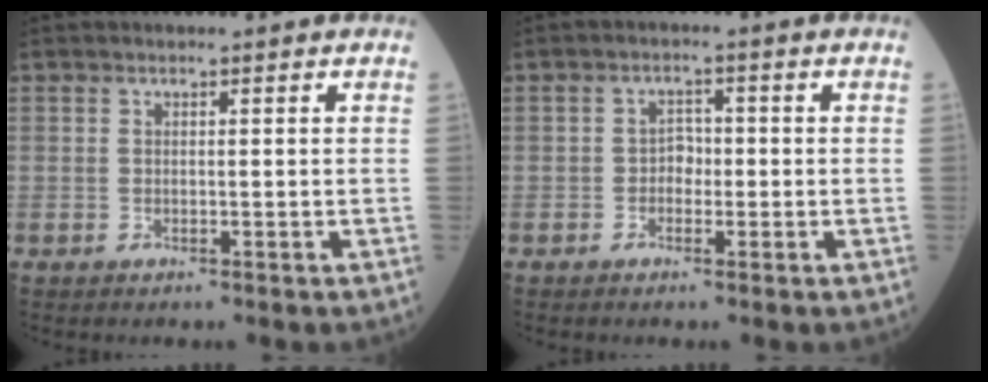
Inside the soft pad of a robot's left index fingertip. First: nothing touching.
{"total": 2.1, "force": [-0.5, 1.5, 1.4], "torque": [-0.015, 0.008, -0.012]}